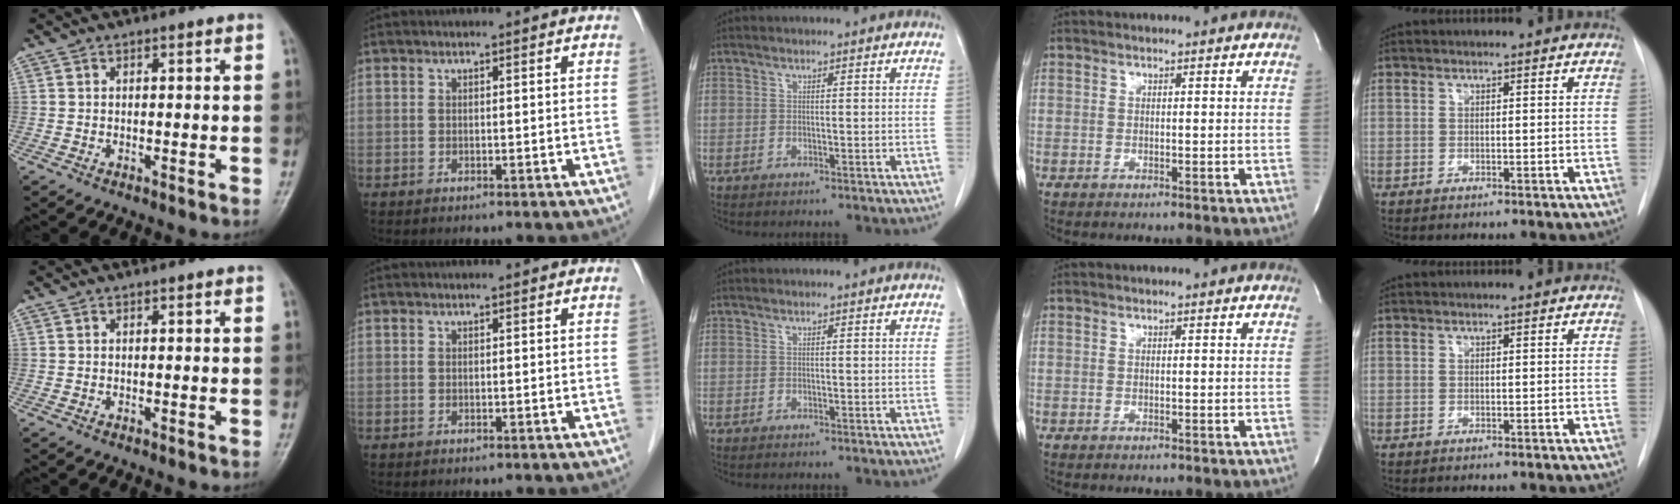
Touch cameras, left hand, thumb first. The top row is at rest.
{}